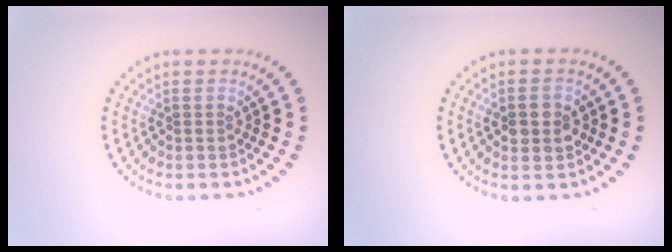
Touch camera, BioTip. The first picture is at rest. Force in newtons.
{"total": 2.9, "press": 2.9, "slide": 0.1}